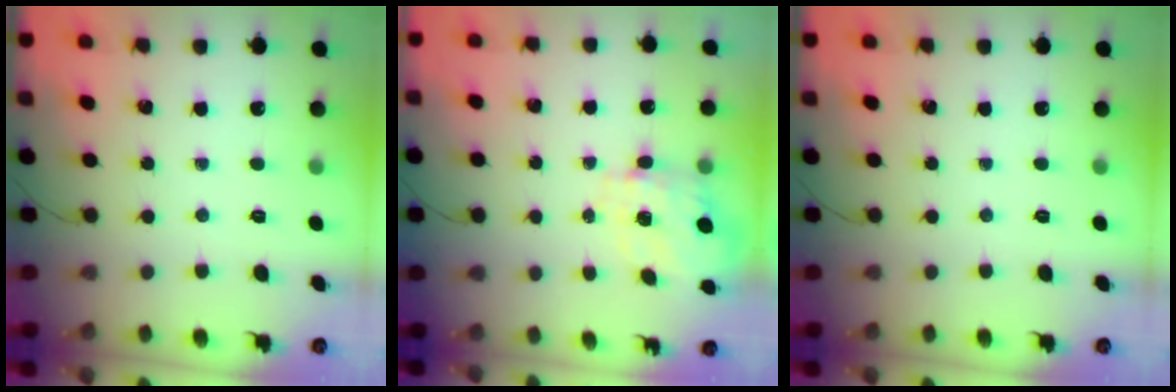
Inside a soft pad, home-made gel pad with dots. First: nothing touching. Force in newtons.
{"total": 3.5, "press": 3.4, "slide": 1.0}
{"total": 0.0}